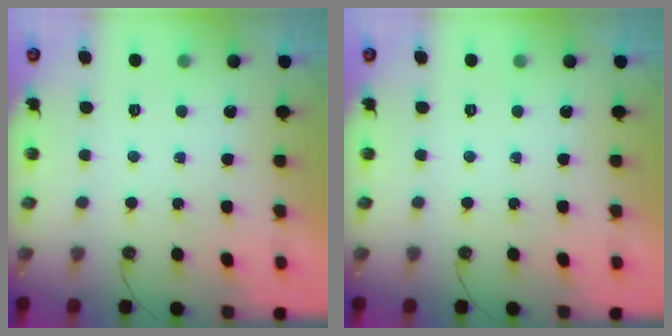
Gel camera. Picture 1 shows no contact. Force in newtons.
{"total": 0.0}